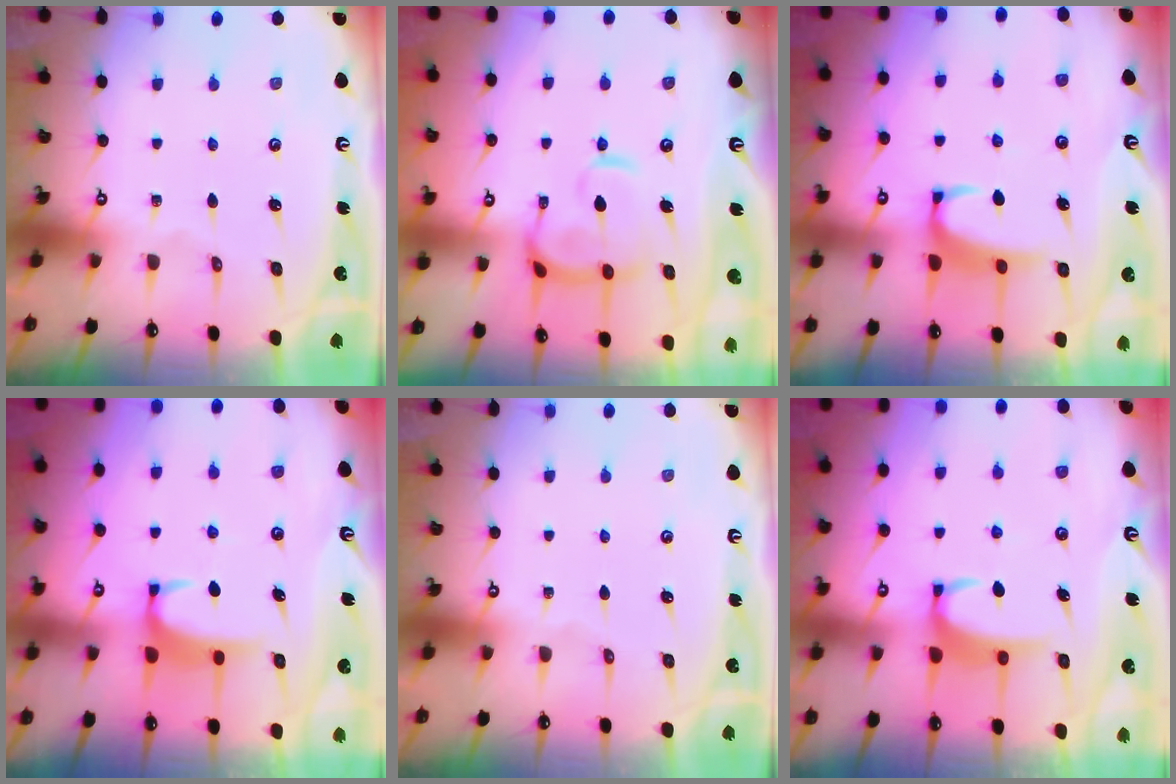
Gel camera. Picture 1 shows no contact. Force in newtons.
{"total": 9.3, "press": 9.2, "slide": 1.2}
{"total": 2.2, "press": 2.1, "slide": 0.6}
{"total": 1.7, "press": 1.6, "slide": 0.5}
{"total": 0.0}
{"total": 3.6, "press": 3.5, "slide": 0.4}